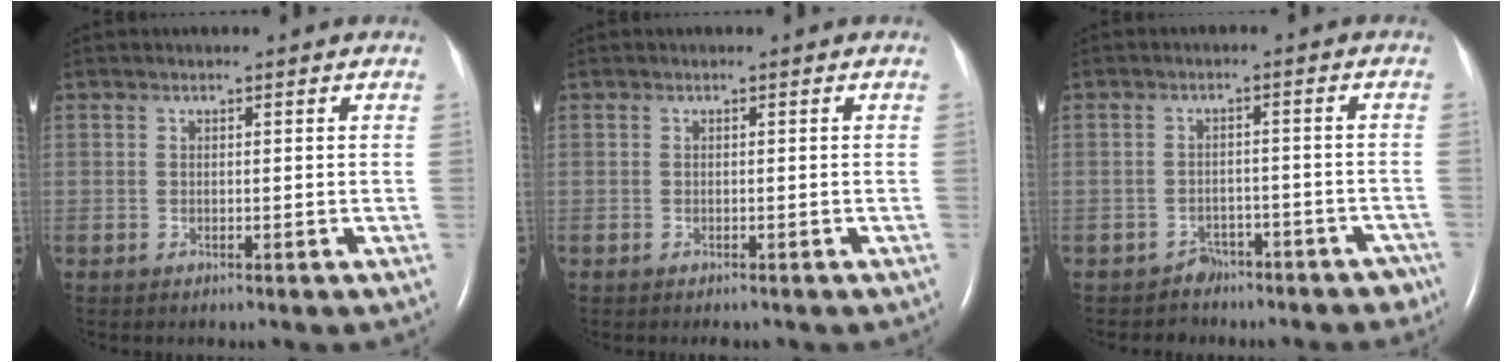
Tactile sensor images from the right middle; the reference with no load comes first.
{"total": 0.7, "force": [-0.6, 0.2, 0.3], "torque": [-0.010, -0.003, -0.007]}
{"total": 5.7, "force": [-4.5, 3.6, -0.3], "torque": [0.031, 0.029, -0.057]}